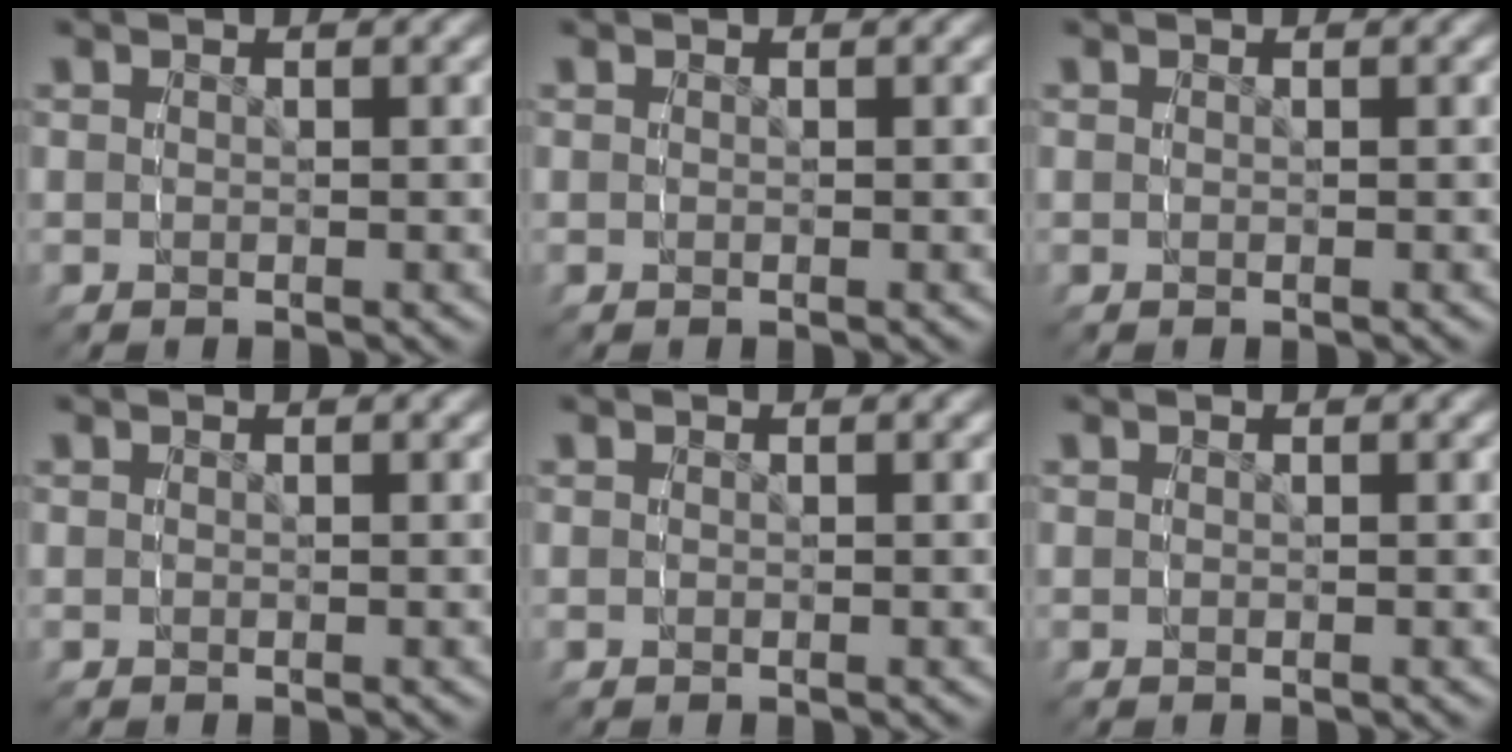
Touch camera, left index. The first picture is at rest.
{"total": 0.0}
{"total": 0.0}
{"total": 0.0}
{"total": 0.0}
{"total": 0.0}